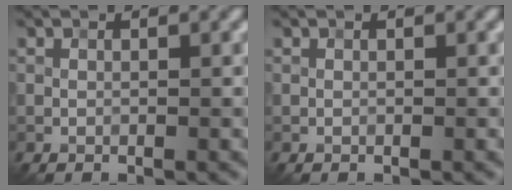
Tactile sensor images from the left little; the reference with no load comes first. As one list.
[{"total": 0.0}]